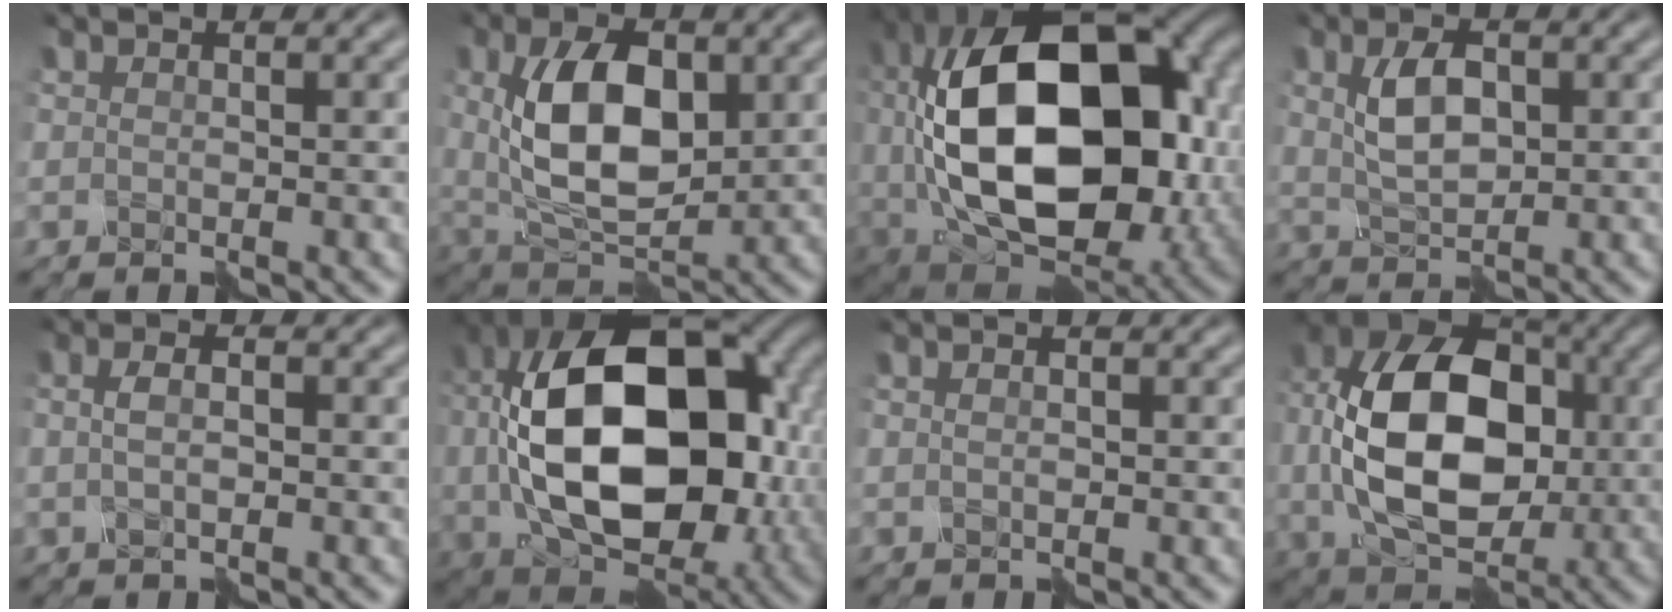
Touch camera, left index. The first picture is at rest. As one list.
[{"total": 9.1, "force": [1.0, 5.1, 7.5], "torque": [-0.138, -0.001, 0.018]}, {"total": 19.1, "force": [1.6, 12.3, 14.5], "torque": [-0.301, -0.019, 0.057]}, {"total": 4.4, "force": [0.7, 2.5, 3.6], "torque": [-0.075, 0.002, 0.015]}, {"total": 2.1, "force": [0.0, 1.0, 1.9], "torque": [-0.039, 0.005, -0.002]}, {"total": 17.6, "force": [0.4, 11.6, 13.1], "torque": [-0.260, -0.018, 0.032]}, {"total": 0.9, "force": [0.2, 0.5, 0.8], "torque": [-0.010, -0.006, 0.007]}, {"total": 14.0, "force": [-0.2, 9.5, 10.3], "torque": [-0.187, 0.002, -0.004]}]